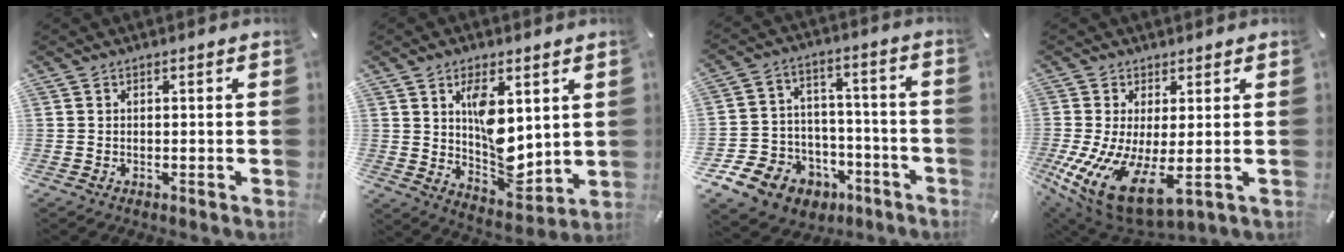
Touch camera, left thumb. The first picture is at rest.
{"total": 11.3, "force": [2.8, 6.8, 8.6], "torque": [-0.122, -0.019, 0.050]}
{"total": 11.7, "force": [-6.1, 9.5, 2.9], "torque": [-0.055, 0.041, -0.098]}
{"total": 14.1, "force": [-1.6, 6.8, 12.2], "torque": [-0.252, -0.018, -0.012]}